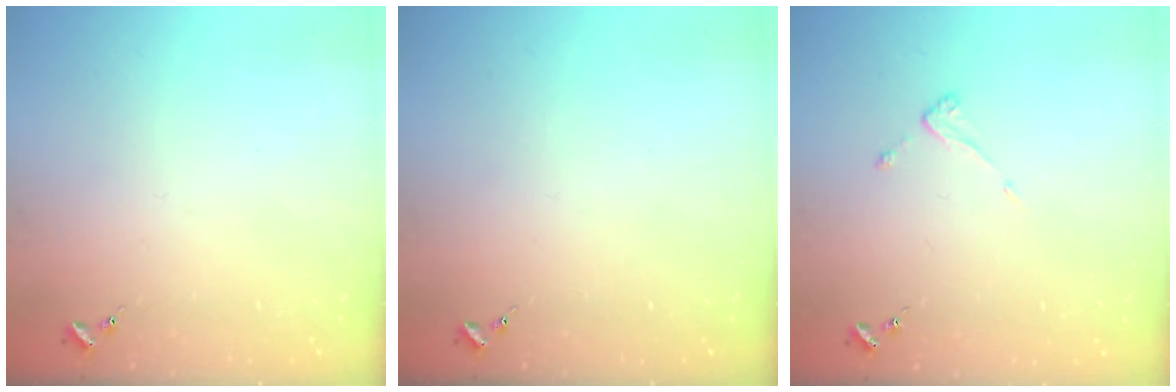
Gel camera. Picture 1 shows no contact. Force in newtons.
{"total": 0.0}
{"total": 3.8, "press": 3.7, "slide": 0.2}